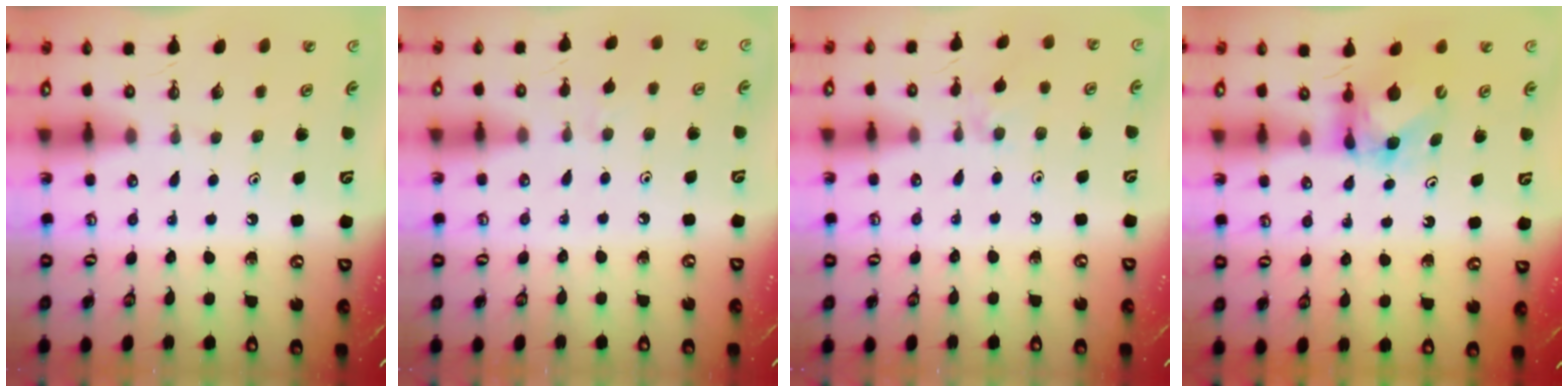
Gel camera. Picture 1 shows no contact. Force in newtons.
{"total": 3.3, "press": 3.2, "slide": 0.7}
{"total": 2.9, "press": 2.8, "slide": 0.5}
{"total": 6.3, "press": 6.3, "slide": 0.6}